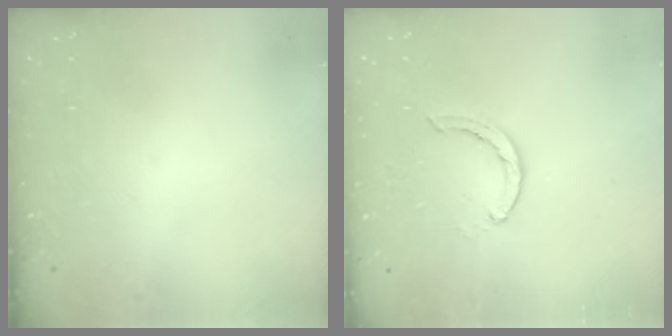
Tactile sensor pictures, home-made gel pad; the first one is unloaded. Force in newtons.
{"total": 3.0, "press": 3.0, "slide": 0.4}